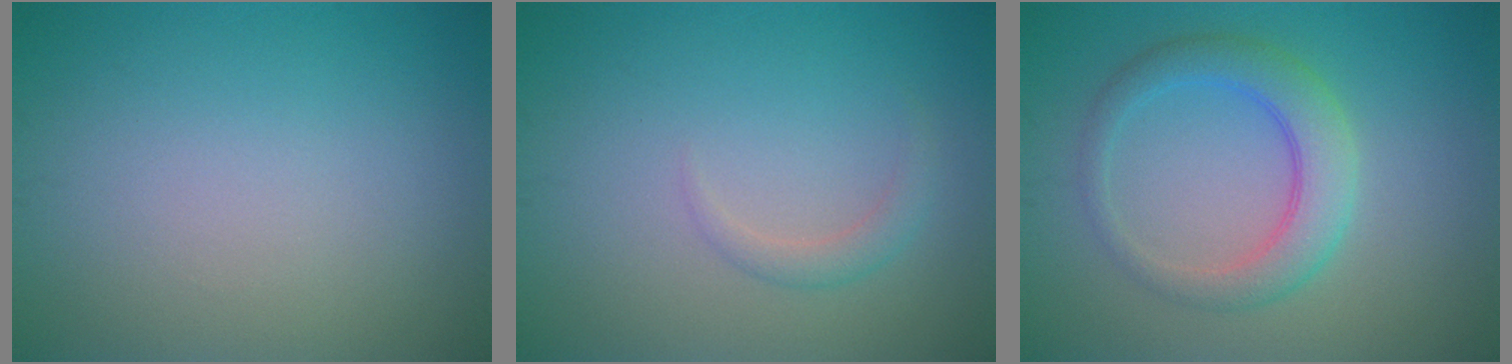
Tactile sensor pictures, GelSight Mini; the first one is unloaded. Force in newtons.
{"total": 1.4, "press": 1.4, "slide": 0.1}
{"total": 4.1, "press": 4.1, "slide": 0.1}